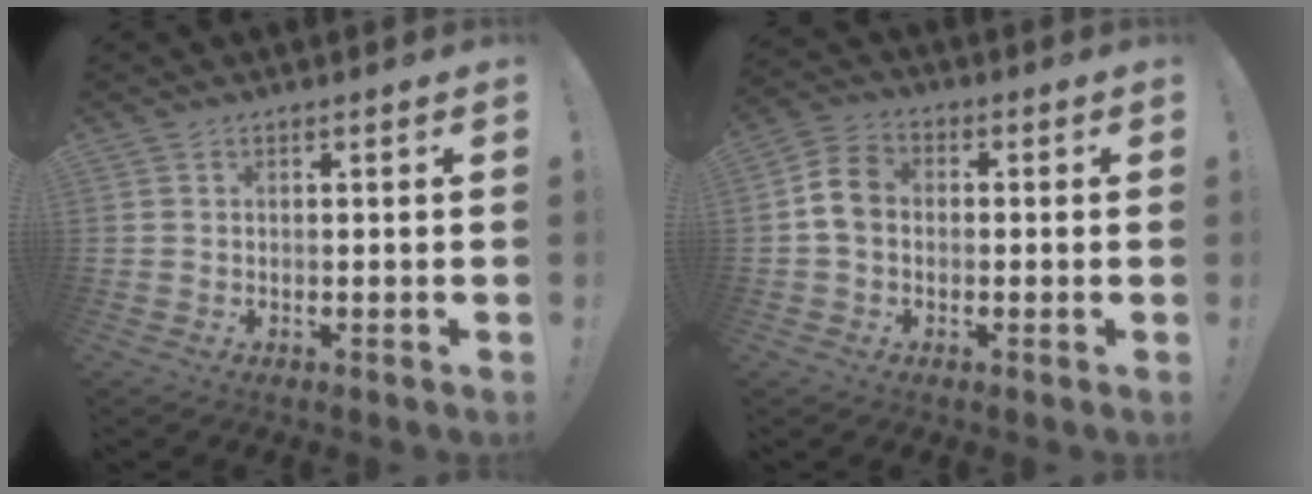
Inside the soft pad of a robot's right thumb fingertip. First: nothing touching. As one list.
[{"total": 7.5, "force": [-0.1, 5.7, 4.9], "torque": [-0.083, 0.015, 0.002]}]